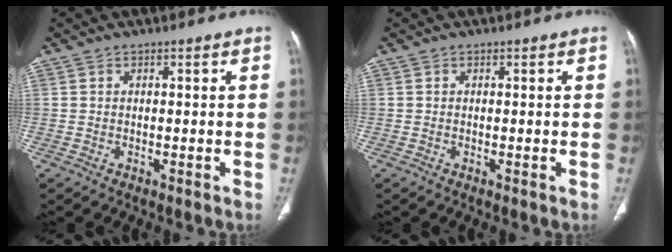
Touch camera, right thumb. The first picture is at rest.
{"total": 0.0}